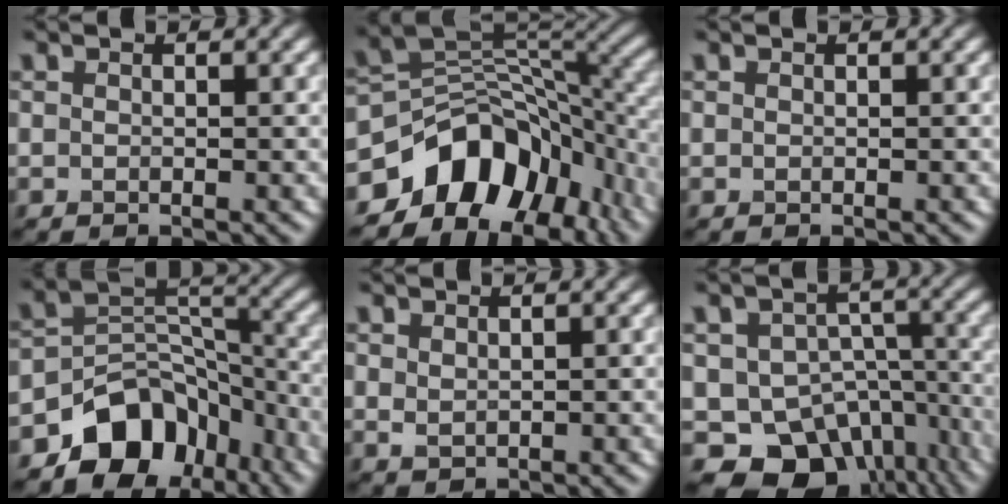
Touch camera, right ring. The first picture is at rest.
{"total": 11.4, "force": [-6.1, 7.4, 6.0], "torque": [-0.091, 0.007, -0.116]}
{"total": 0.0}
{"total": 8.3, "force": [-5.2, 5.7, 3.2], "torque": [-0.019, -0.003, -0.089]}
{"total": 0.9, "force": [0.6, 0.5, 0.5], "torque": [-0.014, -0.003, 0.018]}
{"total": 11.6, "force": [-6.7, 7.9, 5.1], "torque": [-0.074, -0.016, -0.088]}